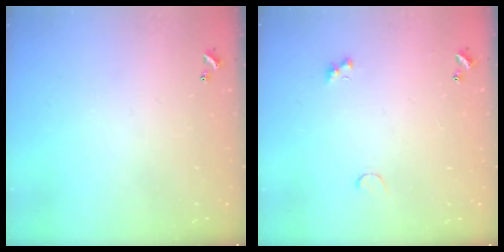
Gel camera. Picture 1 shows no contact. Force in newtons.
{"total": 1.4, "press": 1.3, "slide": 0.5}